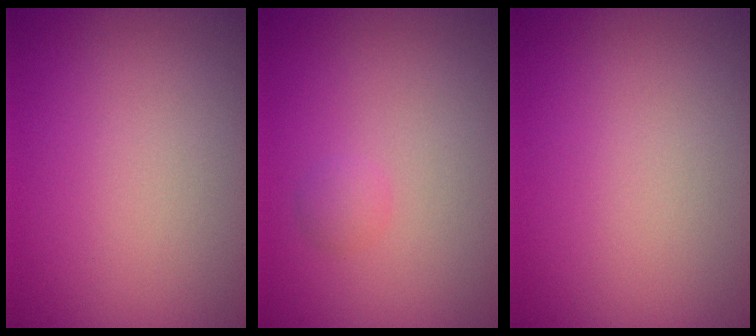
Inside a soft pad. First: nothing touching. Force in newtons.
{"total": 0.9, "press": 0.9, "slide": 0.0}
{"total": 0.0}